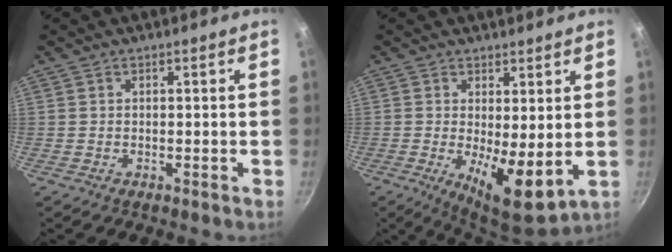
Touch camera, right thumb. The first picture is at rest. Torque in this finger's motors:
{"motor_torque": [-0.59, 0.77, 0.02, 0.11, 0.15]}